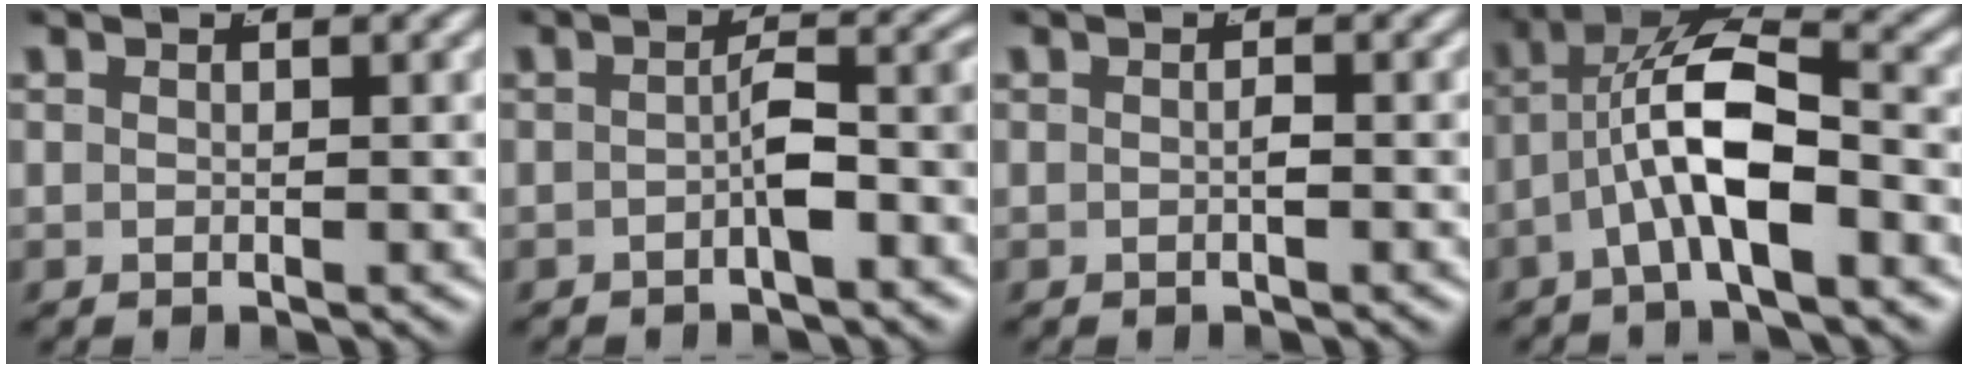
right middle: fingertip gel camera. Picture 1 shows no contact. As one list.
[{"total": 3.1, "force": [-1.4, 0.6, 2.7], "torque": [-0.021, 0.006, -0.023]}, {"total": 0.5, "force": [-0.4, -0.1, 0.4], "torque": [-0.007, 0.001, -0.006]}, {"total": 5.9, "force": [-0.4, 2.8, 5.2], "torque": [-0.090, -0.011, -0.008]}]